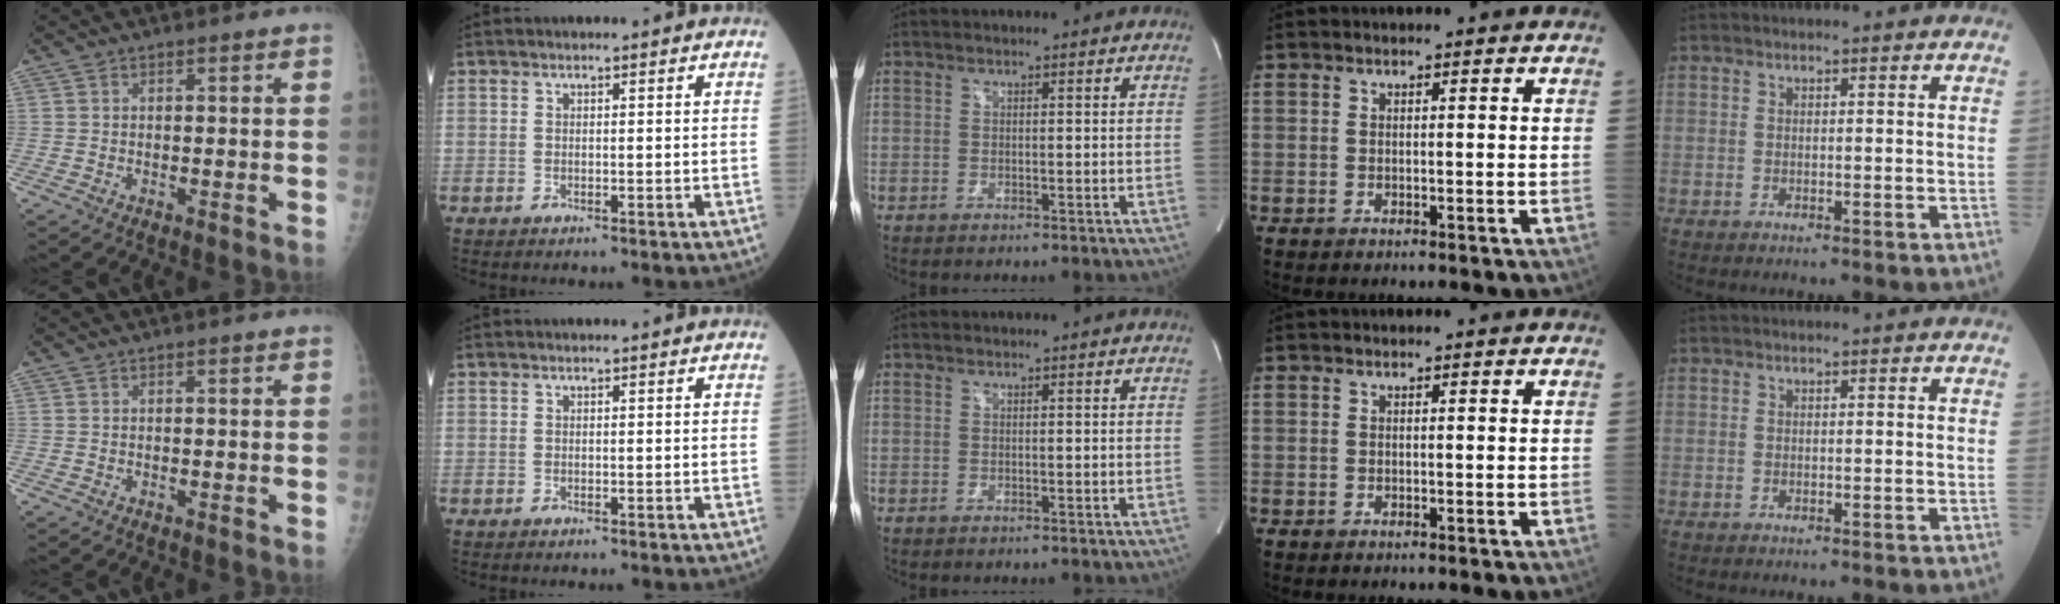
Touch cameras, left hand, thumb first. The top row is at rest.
{}